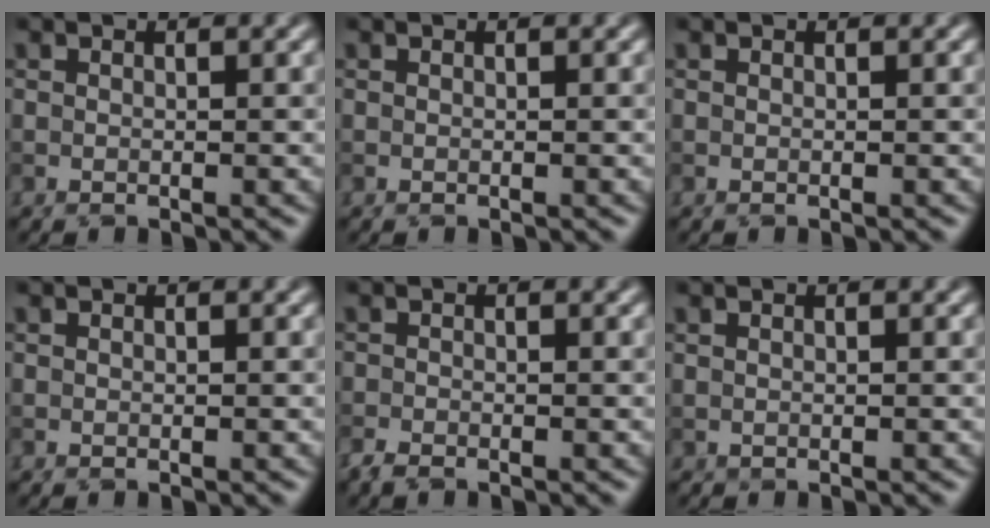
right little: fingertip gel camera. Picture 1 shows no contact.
{"total": 0.0}
{"total": 0.0}
{"total": 0.0}
{"total": 1.4, "force": [-1.2, 0.3, 0.7], "torque": [-0.017, -0.007, -0.029]}
{"total": 0.0}